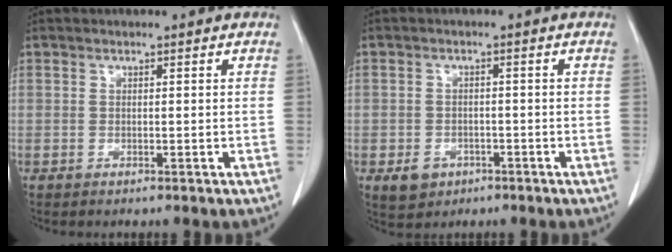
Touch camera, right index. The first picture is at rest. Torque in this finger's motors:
{"motor_torque": [-0.15, 0.03, -0.34, -0.11]}